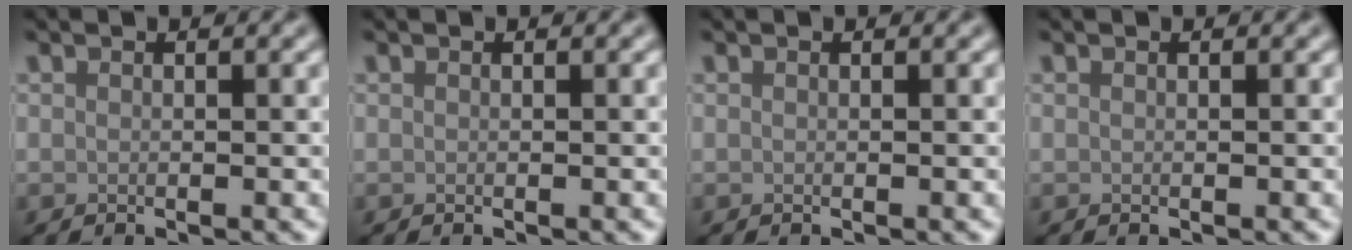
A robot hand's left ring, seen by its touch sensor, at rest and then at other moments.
{"total": 0.0}
{"total": 0.0}
{"total": 0.0}